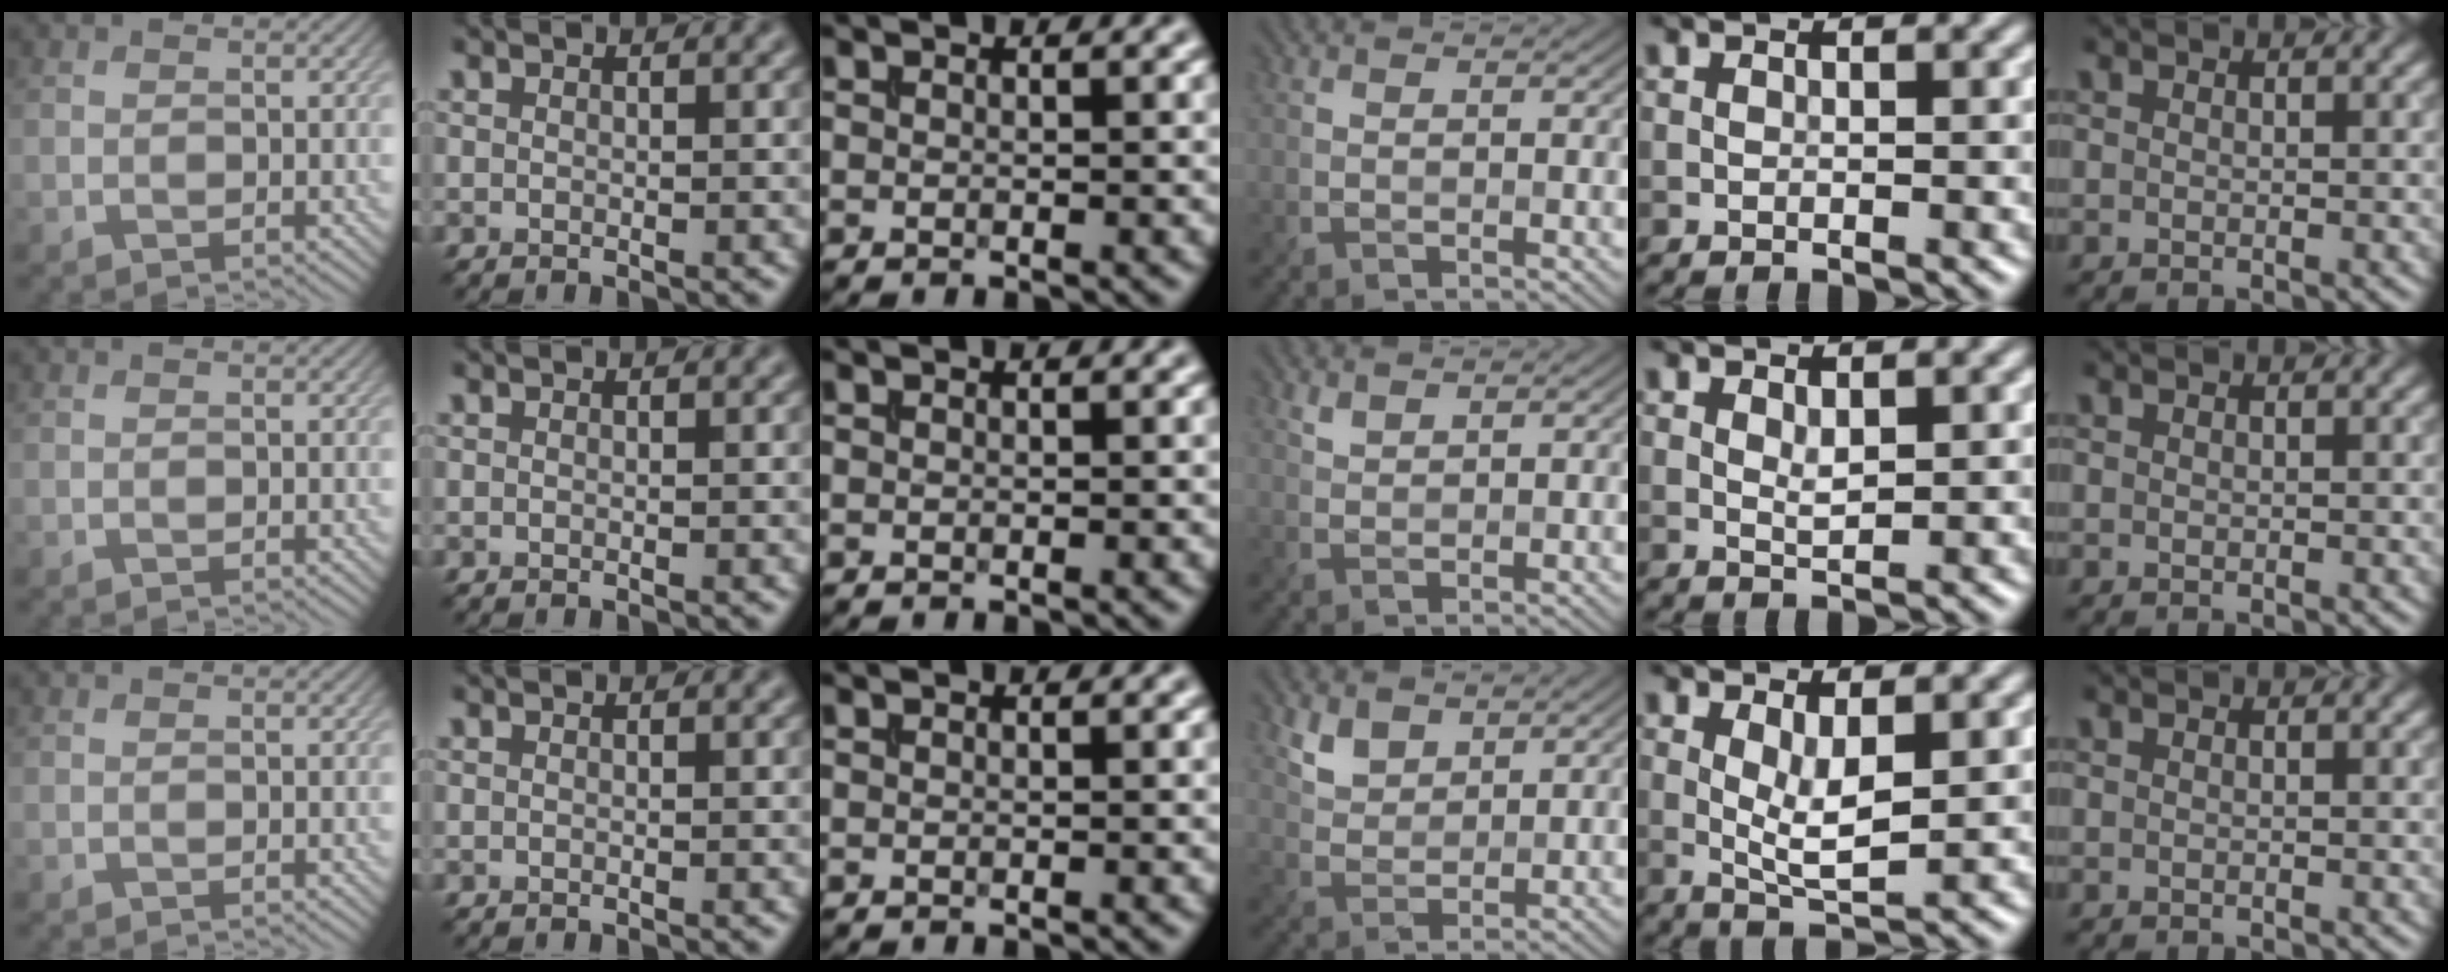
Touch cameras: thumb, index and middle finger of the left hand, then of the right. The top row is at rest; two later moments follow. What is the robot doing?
{"motion": "extract", "object": "file holder"}